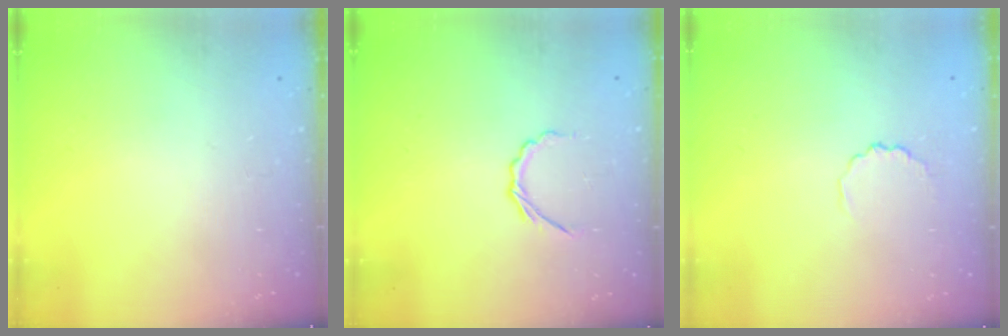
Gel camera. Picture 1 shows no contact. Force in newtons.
{"total": 3.3, "press": 3.0, "slide": 1.2}
{"total": 2.8, "press": 2.6, "slide": 1.1}